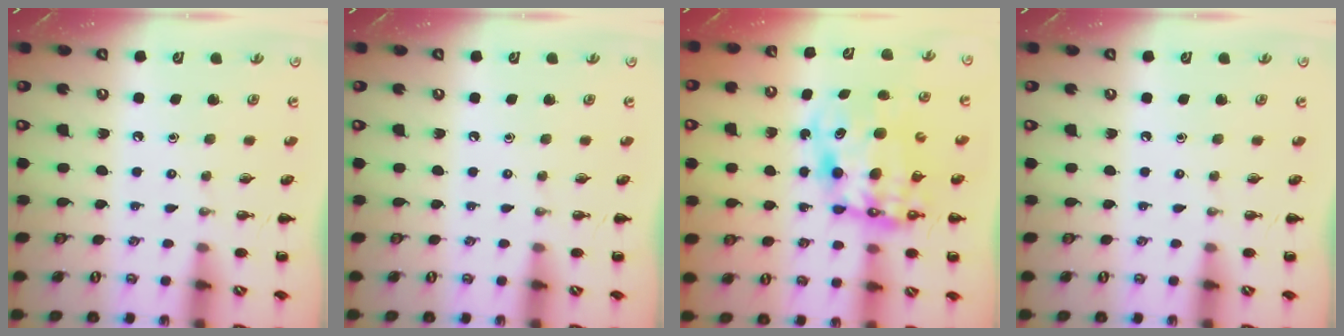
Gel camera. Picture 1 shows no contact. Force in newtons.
{"total": 0.0}
{"total": 11.1, "press": 10.7, "slide": 3.0}
{"total": 0.0}